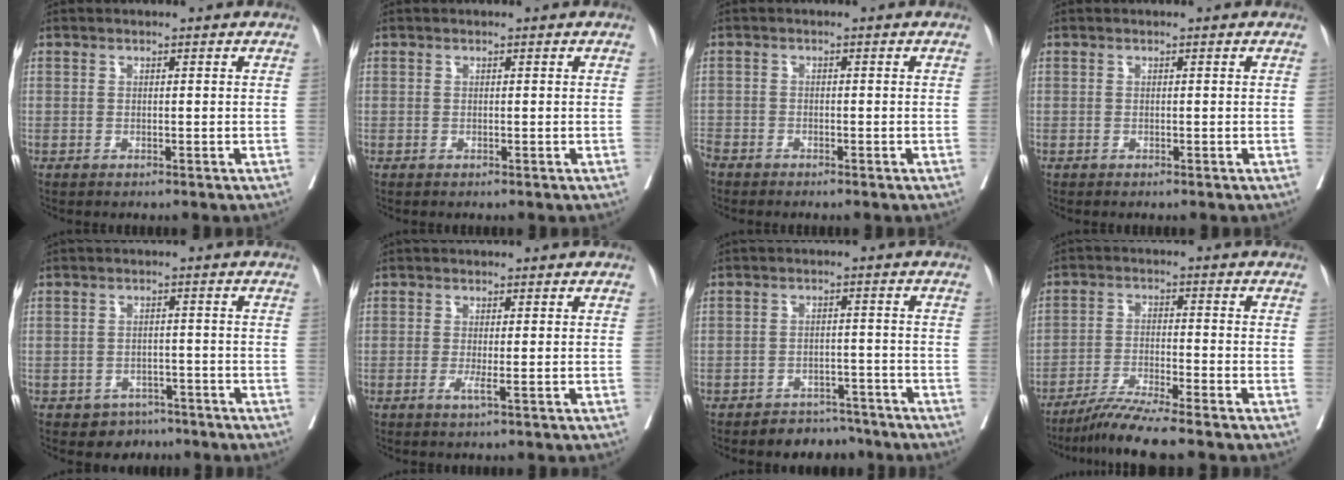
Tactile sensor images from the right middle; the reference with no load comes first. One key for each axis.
{"total": 0.0}
{"total": 2.5, "fx": -2.3, "fy": 0.6, "fz": 0.6, "tx": -0.011, "ty": -0.005, "tz": -0.048}
{"total": 0.0}
{"total": 3.7, "fx": -2.6, "fy": 2.6, "fz": 0.1, "tx": 0.001, "ty": 0.011, "tz": -0.034}
{"total": 1.4, "fx": -0.4, "fy": -0.2, "fz": 1.4, "tx": -0.027, "ty": -0.004, "tz": -0.009}
{"total": 5.1, "fx": -4.4, "fy": 2.5, "fz": 0.0, "tx": 0.012, "ty": 0.010, "tz": -0.064}
{"total": 6.2, "fx": -5.3, "fy": -1.4, "fz": 2.9, "tx": -0.054, "ty": -0.027, "tz": -0.103}